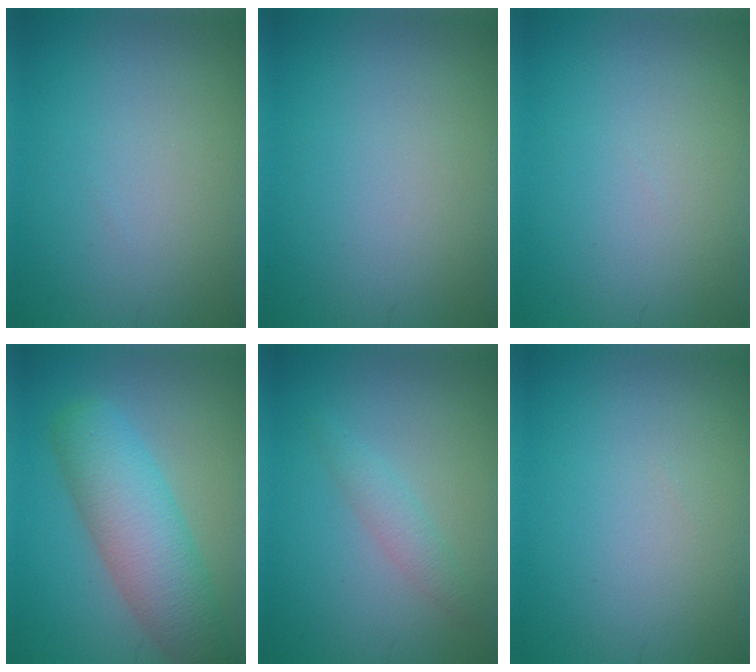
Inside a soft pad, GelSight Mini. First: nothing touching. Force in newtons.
{"total": 0.0}
{"total": 0.0}
{"total": 6.9, "press": 6.9, "slide": 0.2}
{"total": 1.6, "press": 1.6, "slide": 0.2}
{"total": 0.0}